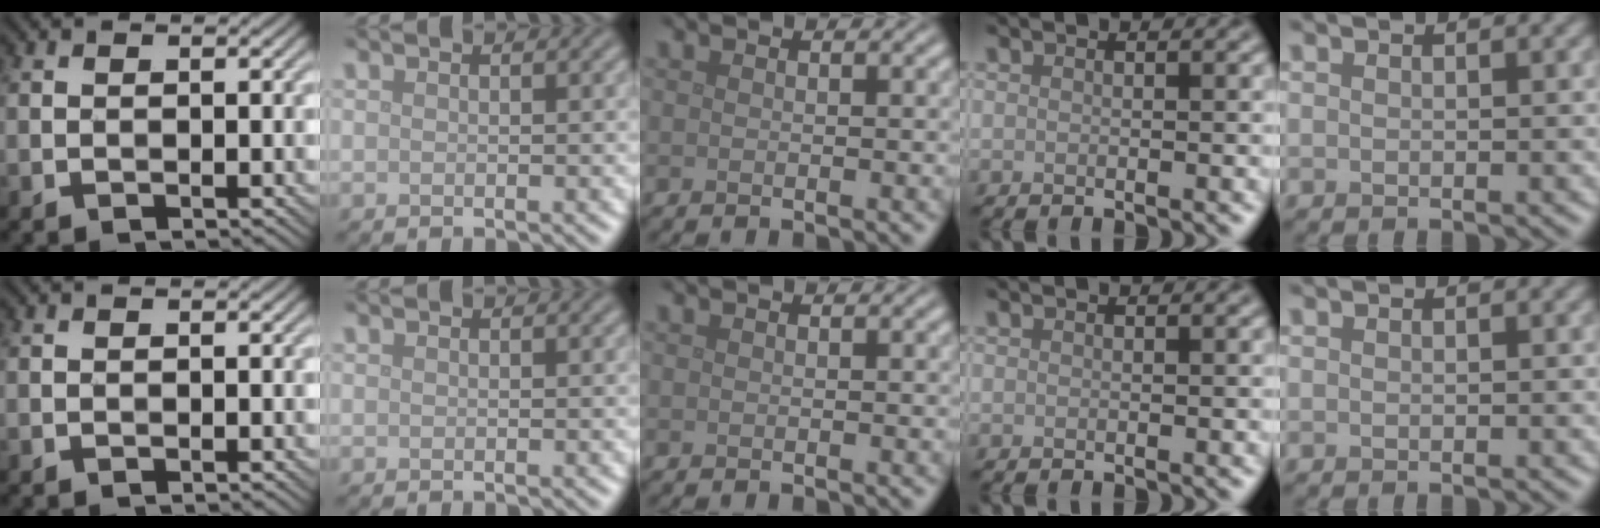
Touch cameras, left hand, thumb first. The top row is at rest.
{}